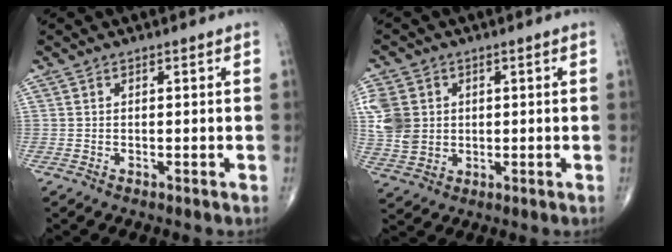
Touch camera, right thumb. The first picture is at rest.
{"total": 9.8, "force": [1.9, 8.3, 5.0], "torque": [-0.104, 0.002, 0.046]}